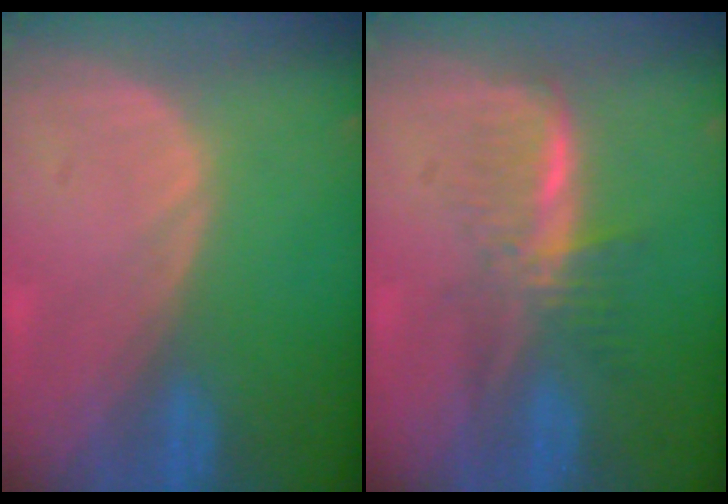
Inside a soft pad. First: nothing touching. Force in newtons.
{"total": 5.8, "press": 5.3, "slide": 2.3}